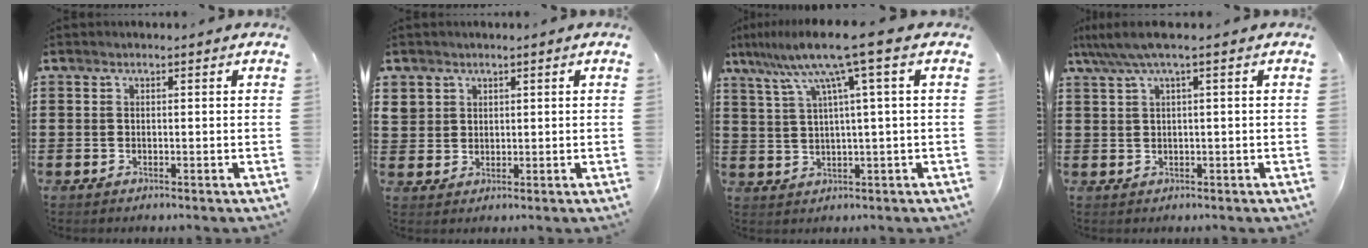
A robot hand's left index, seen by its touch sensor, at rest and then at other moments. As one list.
[{"total": 2.8, "force": [1.6, 2.3, 0.1], "torque": [-0.015, 0.008, 0.029]}, {"total": 9.6, "force": [4.8, -0.9, 8.3], "torque": [-0.177, -0.015, 0.076]}, {"total": 2.7, "force": [0.8, -0.1, 2.6], "torque": [-0.052, -0.003, 0.012]}]